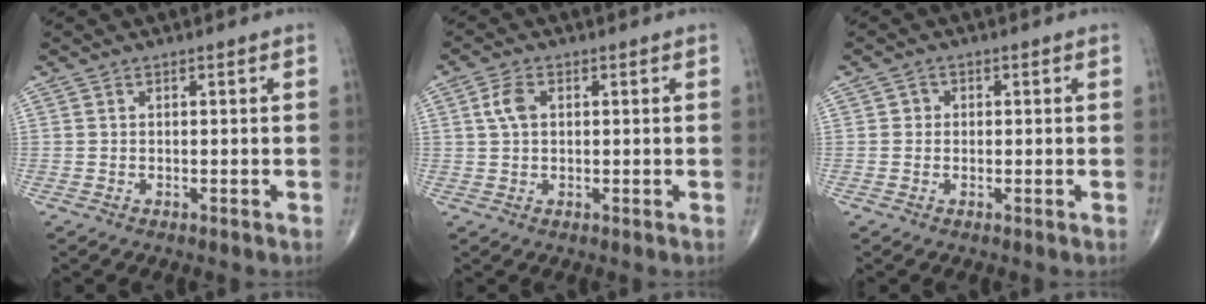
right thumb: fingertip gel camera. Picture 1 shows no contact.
{"total": 3.7, "force": [0.9, 2.3, 2.8], "torque": [-0.059, 0.005, 0.015]}
{"total": 1.5, "force": [0.0, 1.4, 0.4], "torque": [0.007, 0.005, -0.005]}